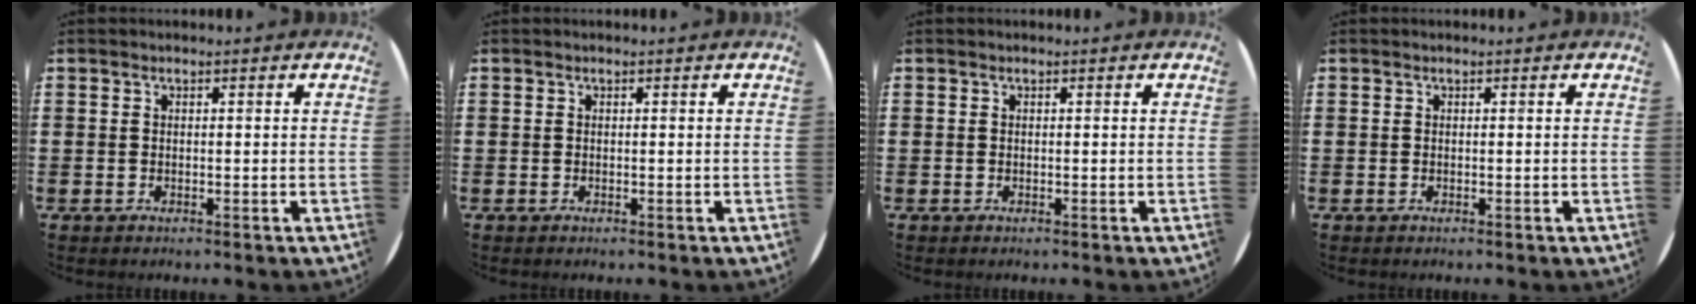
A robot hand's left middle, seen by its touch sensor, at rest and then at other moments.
{"total": 0.0}
{"total": 0.0}
{"total": 0.0}